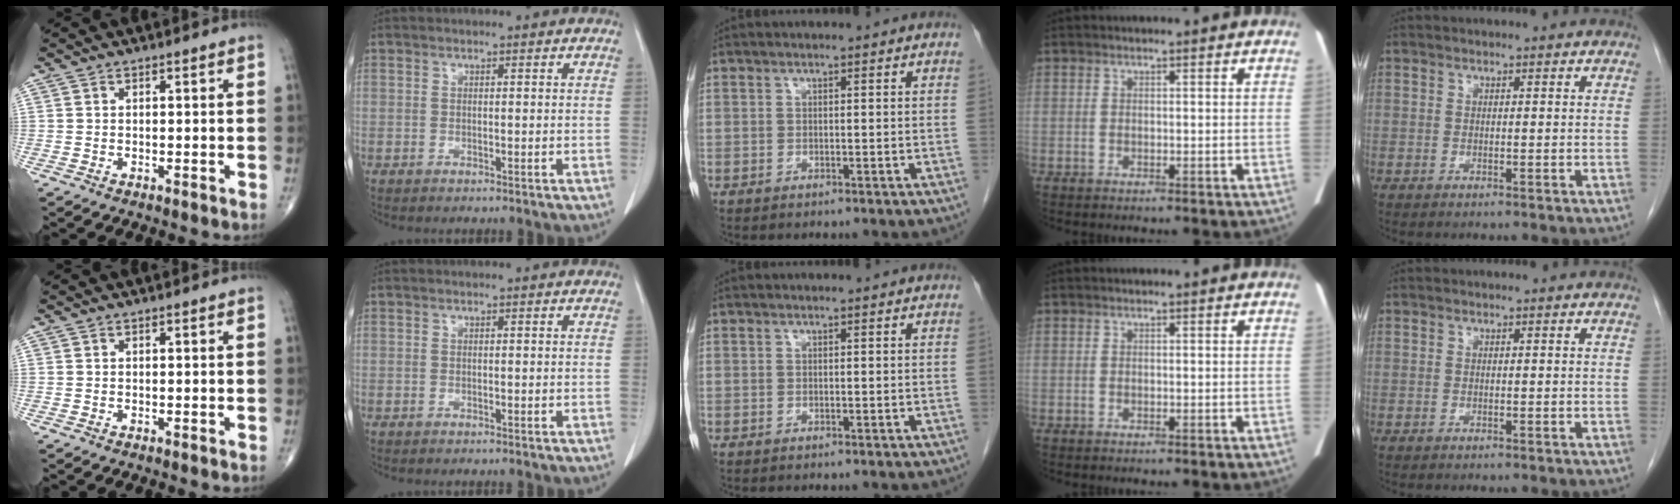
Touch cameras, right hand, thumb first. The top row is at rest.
{}